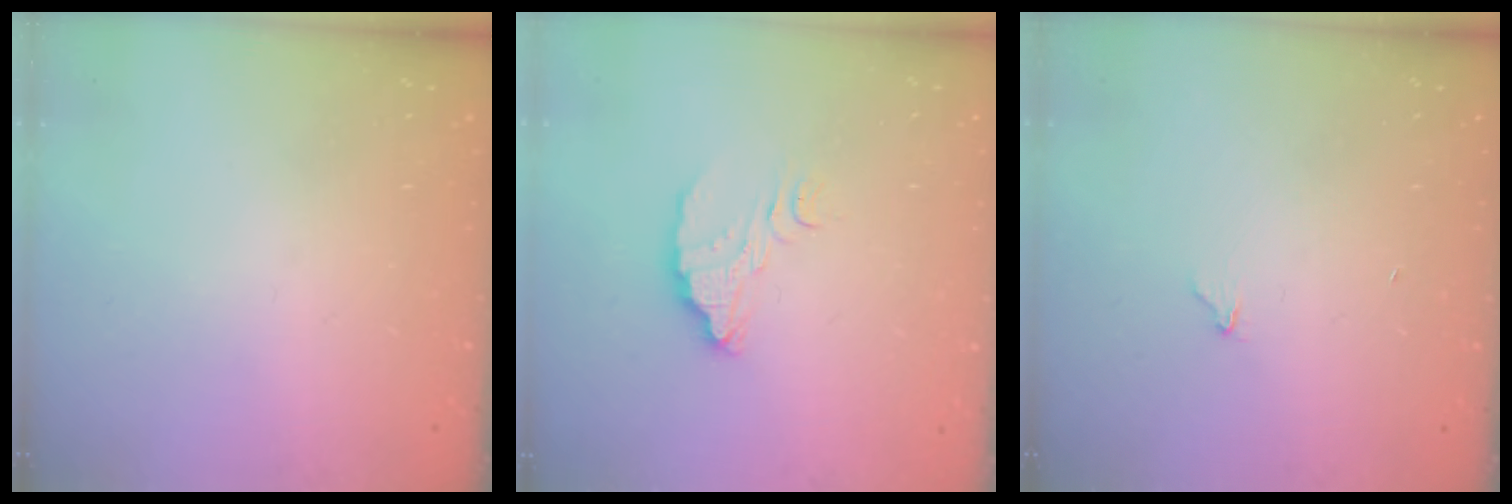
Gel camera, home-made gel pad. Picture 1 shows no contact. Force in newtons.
{"total": 6.2, "press": 6.2, "slide": 0.4}
{"total": 4.8, "press": 4.8, "slide": 0.3}